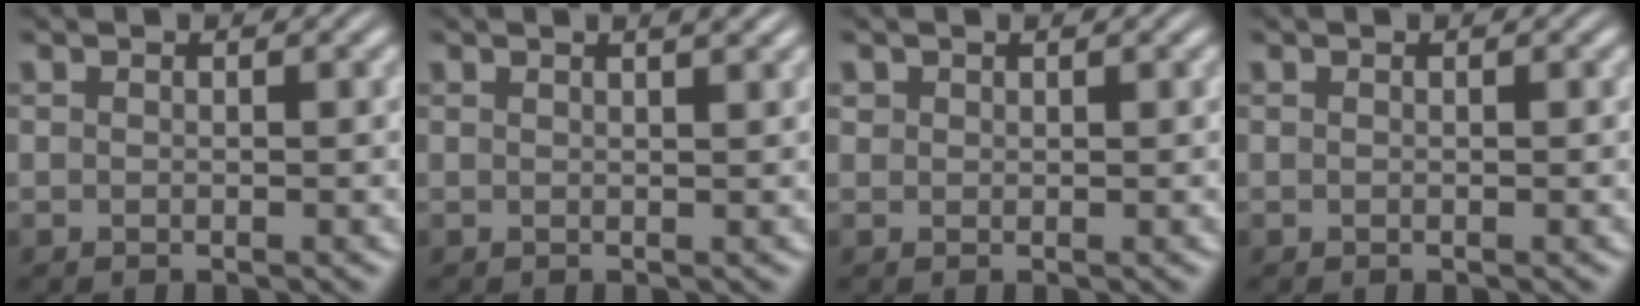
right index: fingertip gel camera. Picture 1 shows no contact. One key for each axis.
{"total": 1.3, "fx": 0.9, "fy": -0.2, "fz": 1.0, "tx": -0.006, "ty": 0.001, "tz": 0.013}
{"total": 0.7, "fx": 0.6, "fy": 0.3, "fz": 0.1, "tx": -0.006, "ty": -0.006, "tz": 0.017}
{"total": 0.0}